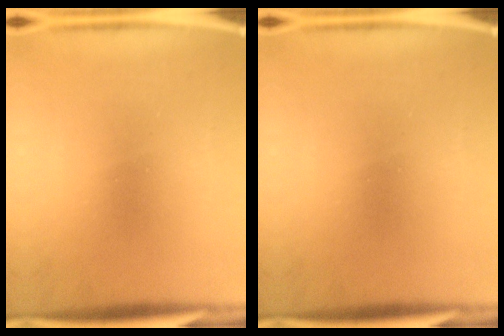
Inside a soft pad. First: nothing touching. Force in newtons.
{"total": 0.0}